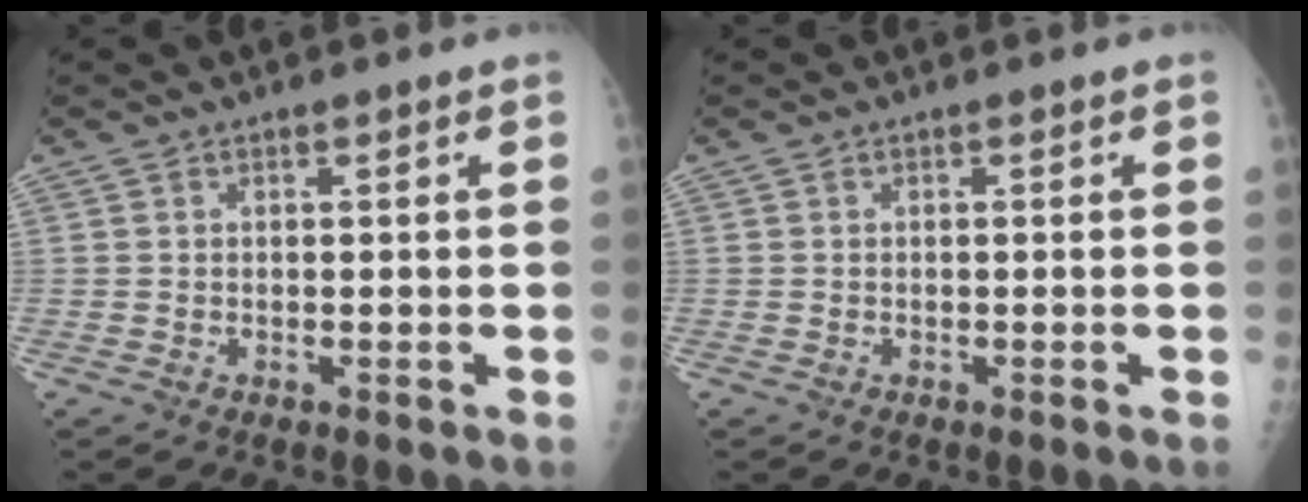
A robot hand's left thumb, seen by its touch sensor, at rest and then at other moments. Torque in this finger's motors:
{"motor_torque": [0.14, 0.14, 0.00, 0.00, 0.00]}